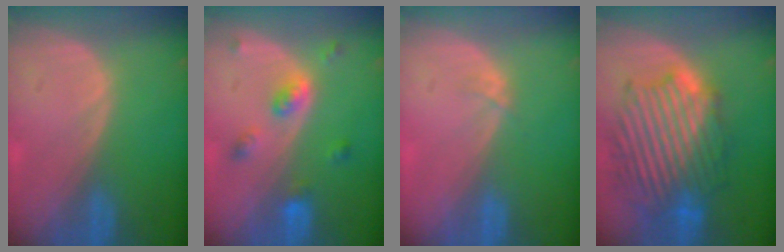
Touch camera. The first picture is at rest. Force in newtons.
{"total": 5.2, "press": 4.5, "slide": 2.8}
{"total": 1.2, "press": 0.9, "slide": 0.7}
{"total": 13.1, "press": 13.0, "slide": 1.1}